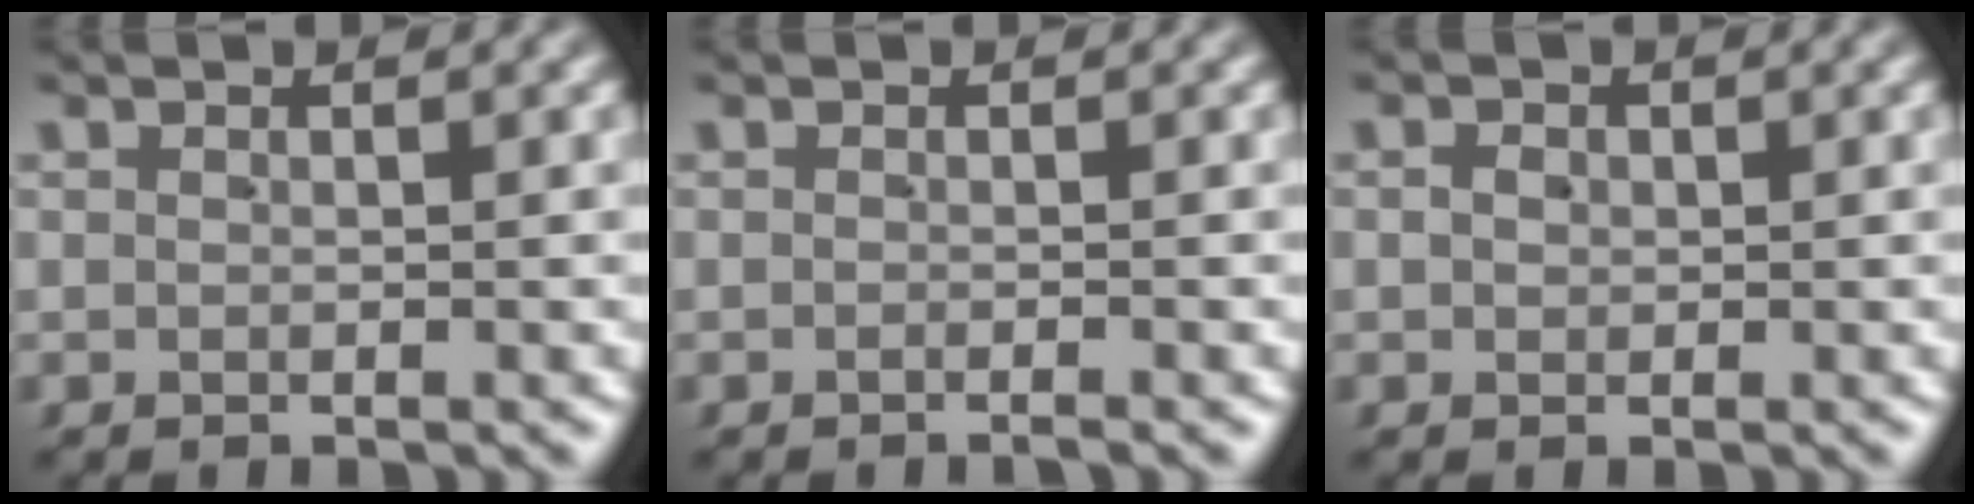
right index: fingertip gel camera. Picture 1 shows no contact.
{"total": 0.6, "force": [-0.5, -0.2, 0.3], "torque": [0.003, 0.004, -0.014]}
{"total": 0.8, "force": [0.0, 0.7, 0.3], "torque": [-0.007, -0.002, 0.003]}